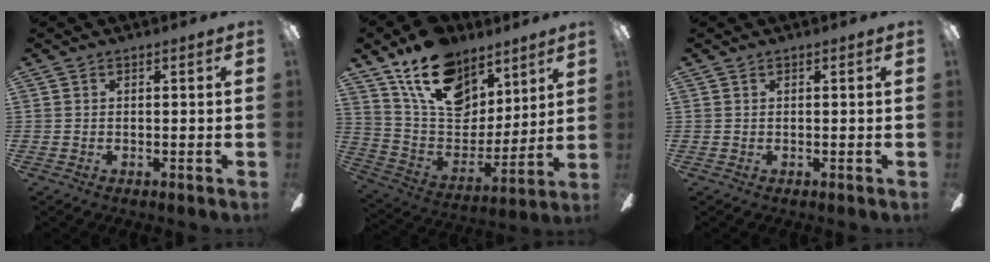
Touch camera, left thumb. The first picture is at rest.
{"total": 20.6, "force": [13.1, 12.5, 9.9], "torque": [-0.173, -0.068, 0.242]}
{"total": 0.0}